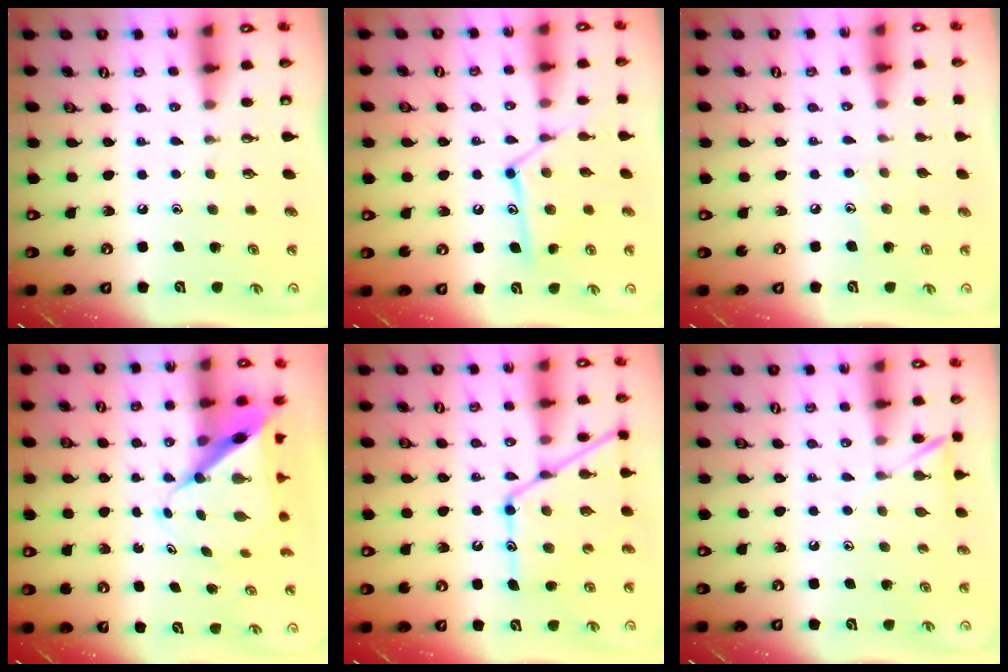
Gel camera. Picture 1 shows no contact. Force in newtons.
{"total": 12.9, "press": 12.9, "slide": 0.5}
{"total": 5.1, "press": 5.1, "slide": 0.5}
{"total": 9.1, "press": 9.1, "slide": 0.5}
{"total": 15.7, "press": 15.6, "slide": 1.4}
{"total": 5.3, "press": 5.2, "slide": 0.6}